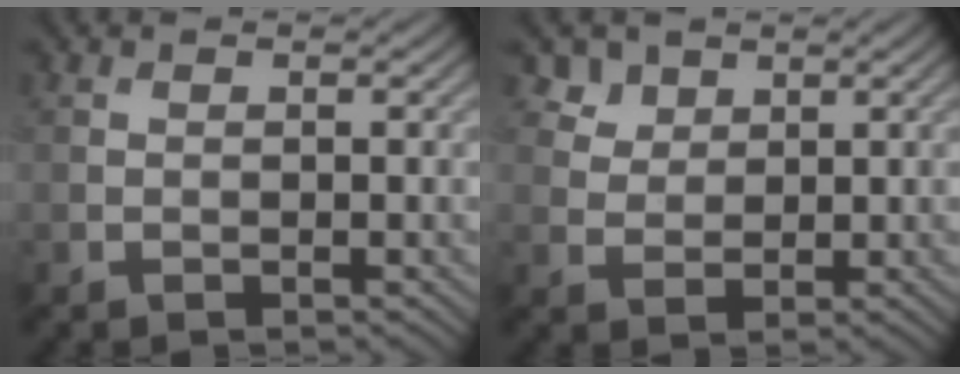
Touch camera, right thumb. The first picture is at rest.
{"total": 3.4, "force": [2.3, 2.3, 0.9], "torque": [-0.028, -0.013, 0.060]}